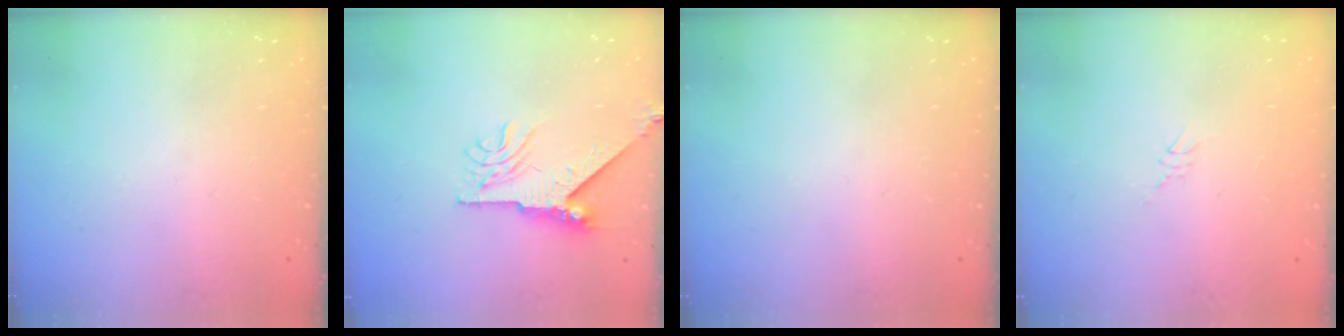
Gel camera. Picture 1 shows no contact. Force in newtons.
{"total": 8.3, "press": 8.2, "slide": 0.8}
{"total": 0.0}
{"total": 2.6, "press": 2.6, "slide": 0.2}